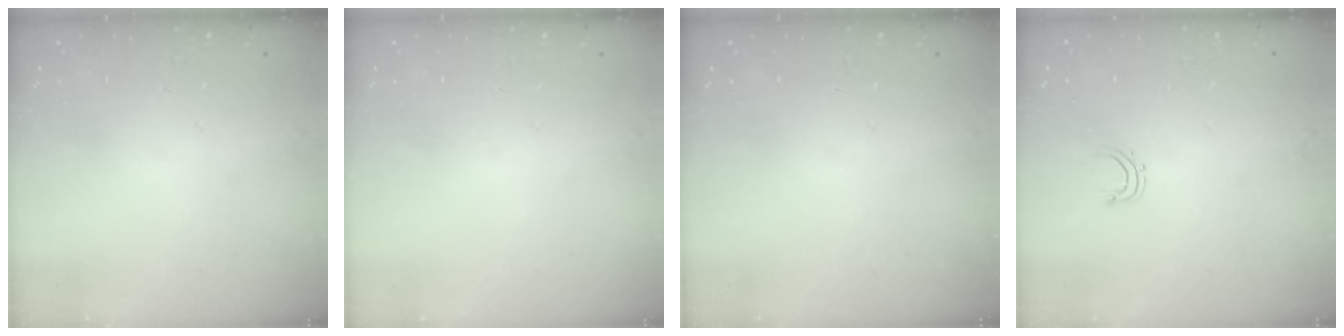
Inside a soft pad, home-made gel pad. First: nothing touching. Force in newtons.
{"total": 0.0}
{"total": 0.0}
{"total": 2.8, "press": 2.8, "slide": 0.5}